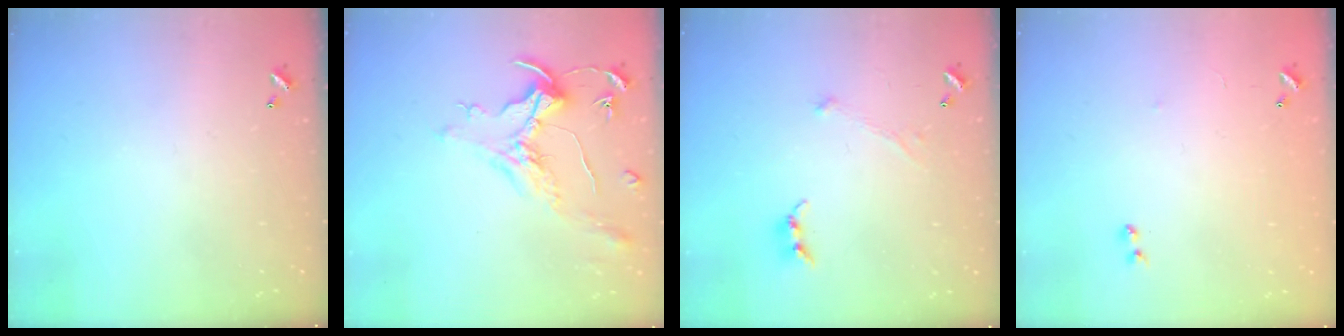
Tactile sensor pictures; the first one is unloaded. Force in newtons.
{"total": 1.5, "press": 1.3, "slide": 0.7}
{"total": 0.0}
{"total": 7.2, "press": 7.2, "slide": 0.5}